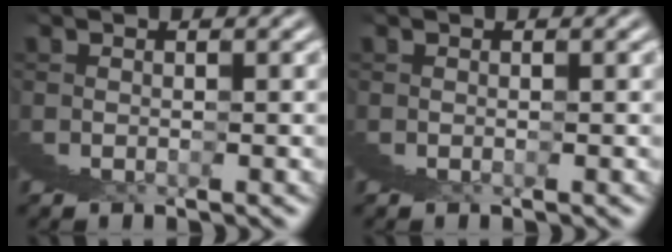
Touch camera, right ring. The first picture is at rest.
{"total": 0.0}